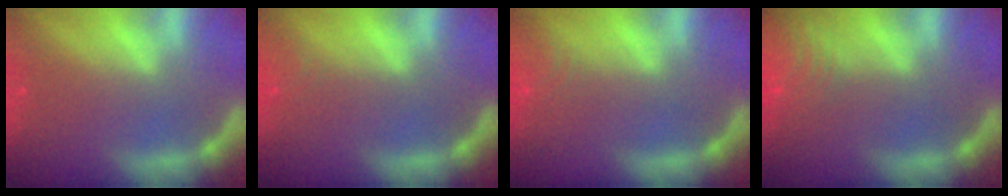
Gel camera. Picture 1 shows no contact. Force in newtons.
{"total": 1.4}
{"total": 3.0}
{"total": 9.0}